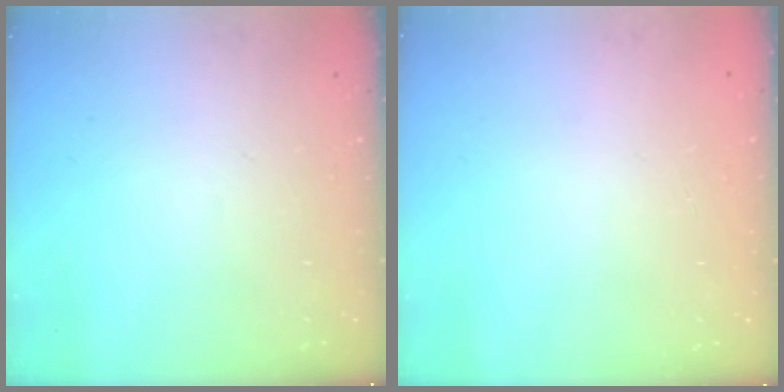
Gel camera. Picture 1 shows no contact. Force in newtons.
{"total": 0.0}